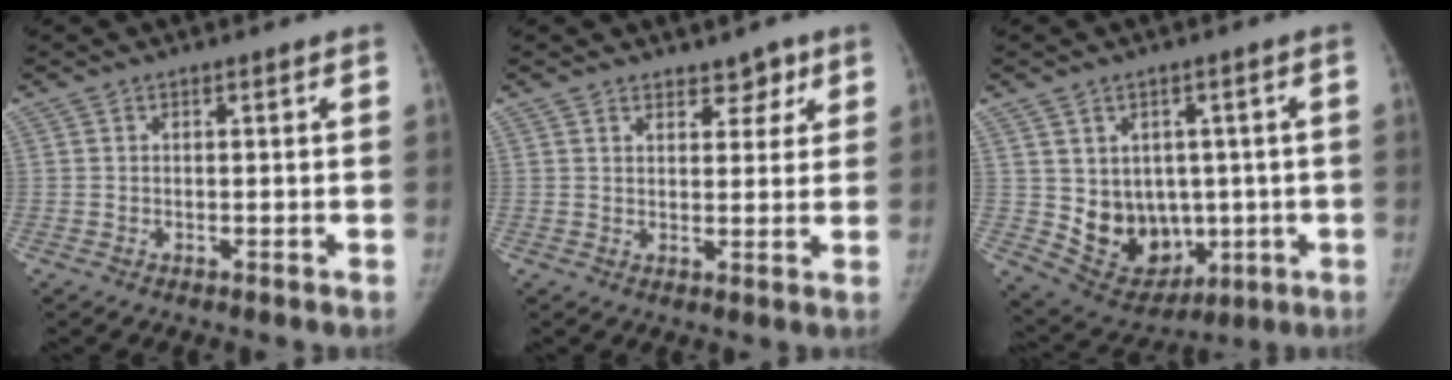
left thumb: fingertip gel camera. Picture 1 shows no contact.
{"total": 4.0, "force": [2.8, 2.3, 1.7], "torque": [0.006, -0.016, 0.042]}
{"total": 12.1, "force": [-0.3, 9.7, 7.3], "torque": [-0.070, -0.004, 0.031]}